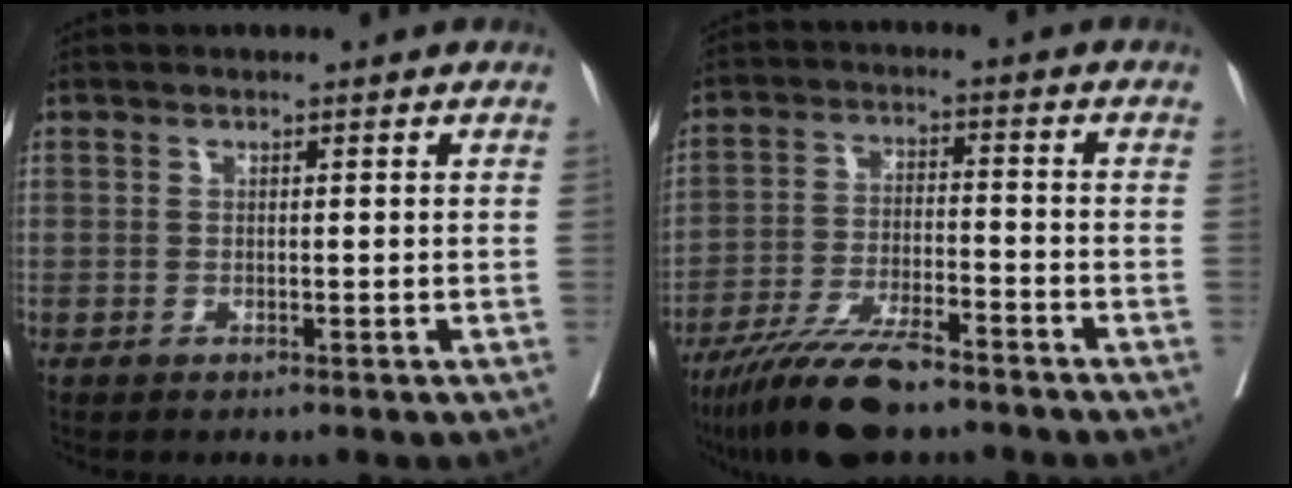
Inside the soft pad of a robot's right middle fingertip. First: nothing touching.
{"total": 11.7, "force": [-9.3, 2.0, 6.8], "torque": [-0.122, -0.024, -0.164]}